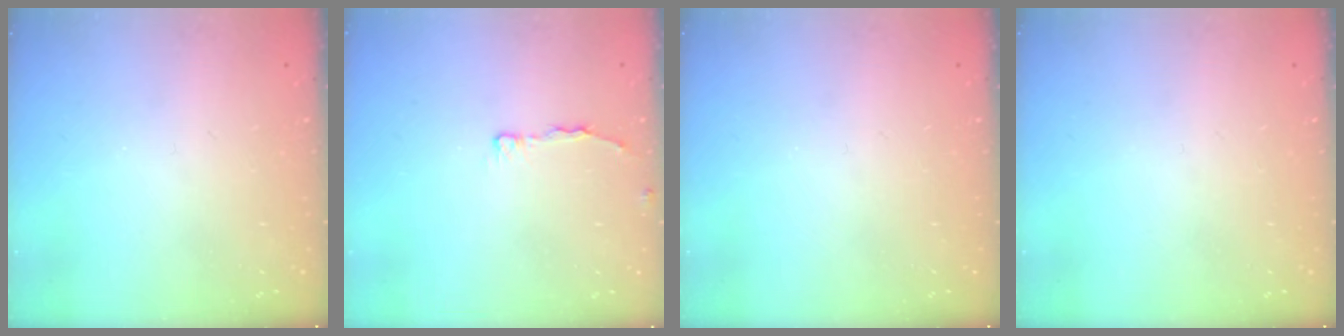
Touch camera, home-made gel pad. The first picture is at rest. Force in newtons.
{"total": 4.0, "press": 3.9, "slide": 0.5}
{"total": 0.0}
{"total": 0.0}